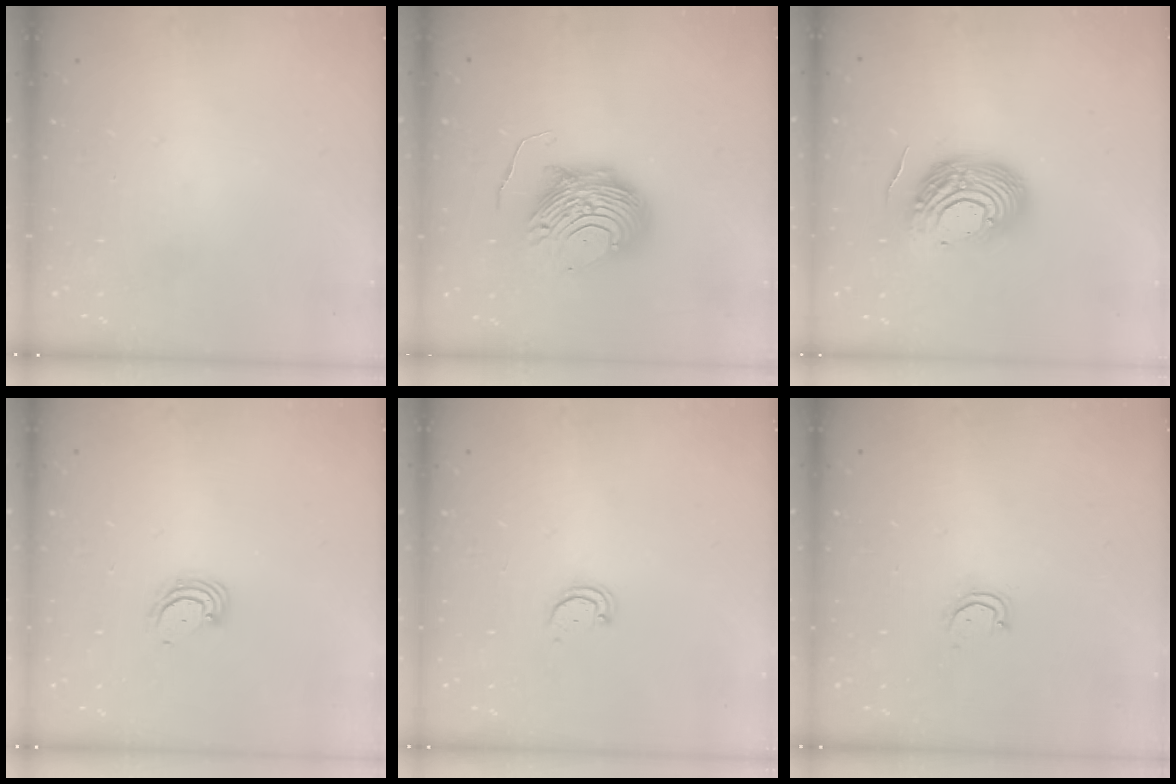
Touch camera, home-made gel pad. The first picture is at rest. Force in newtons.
{"total": 10.5, "press": 10.4, "slide": 1.0}
{"total": 15.0, "press": 14.9, "slide": 1.5}
{"total": 4.5, "press": 4.4, "slide": 0.5}
{"total": 2.2, "press": 2.2, "slide": 0.4}
{"total": 2.9, "press": 2.9, "slide": 0.3}